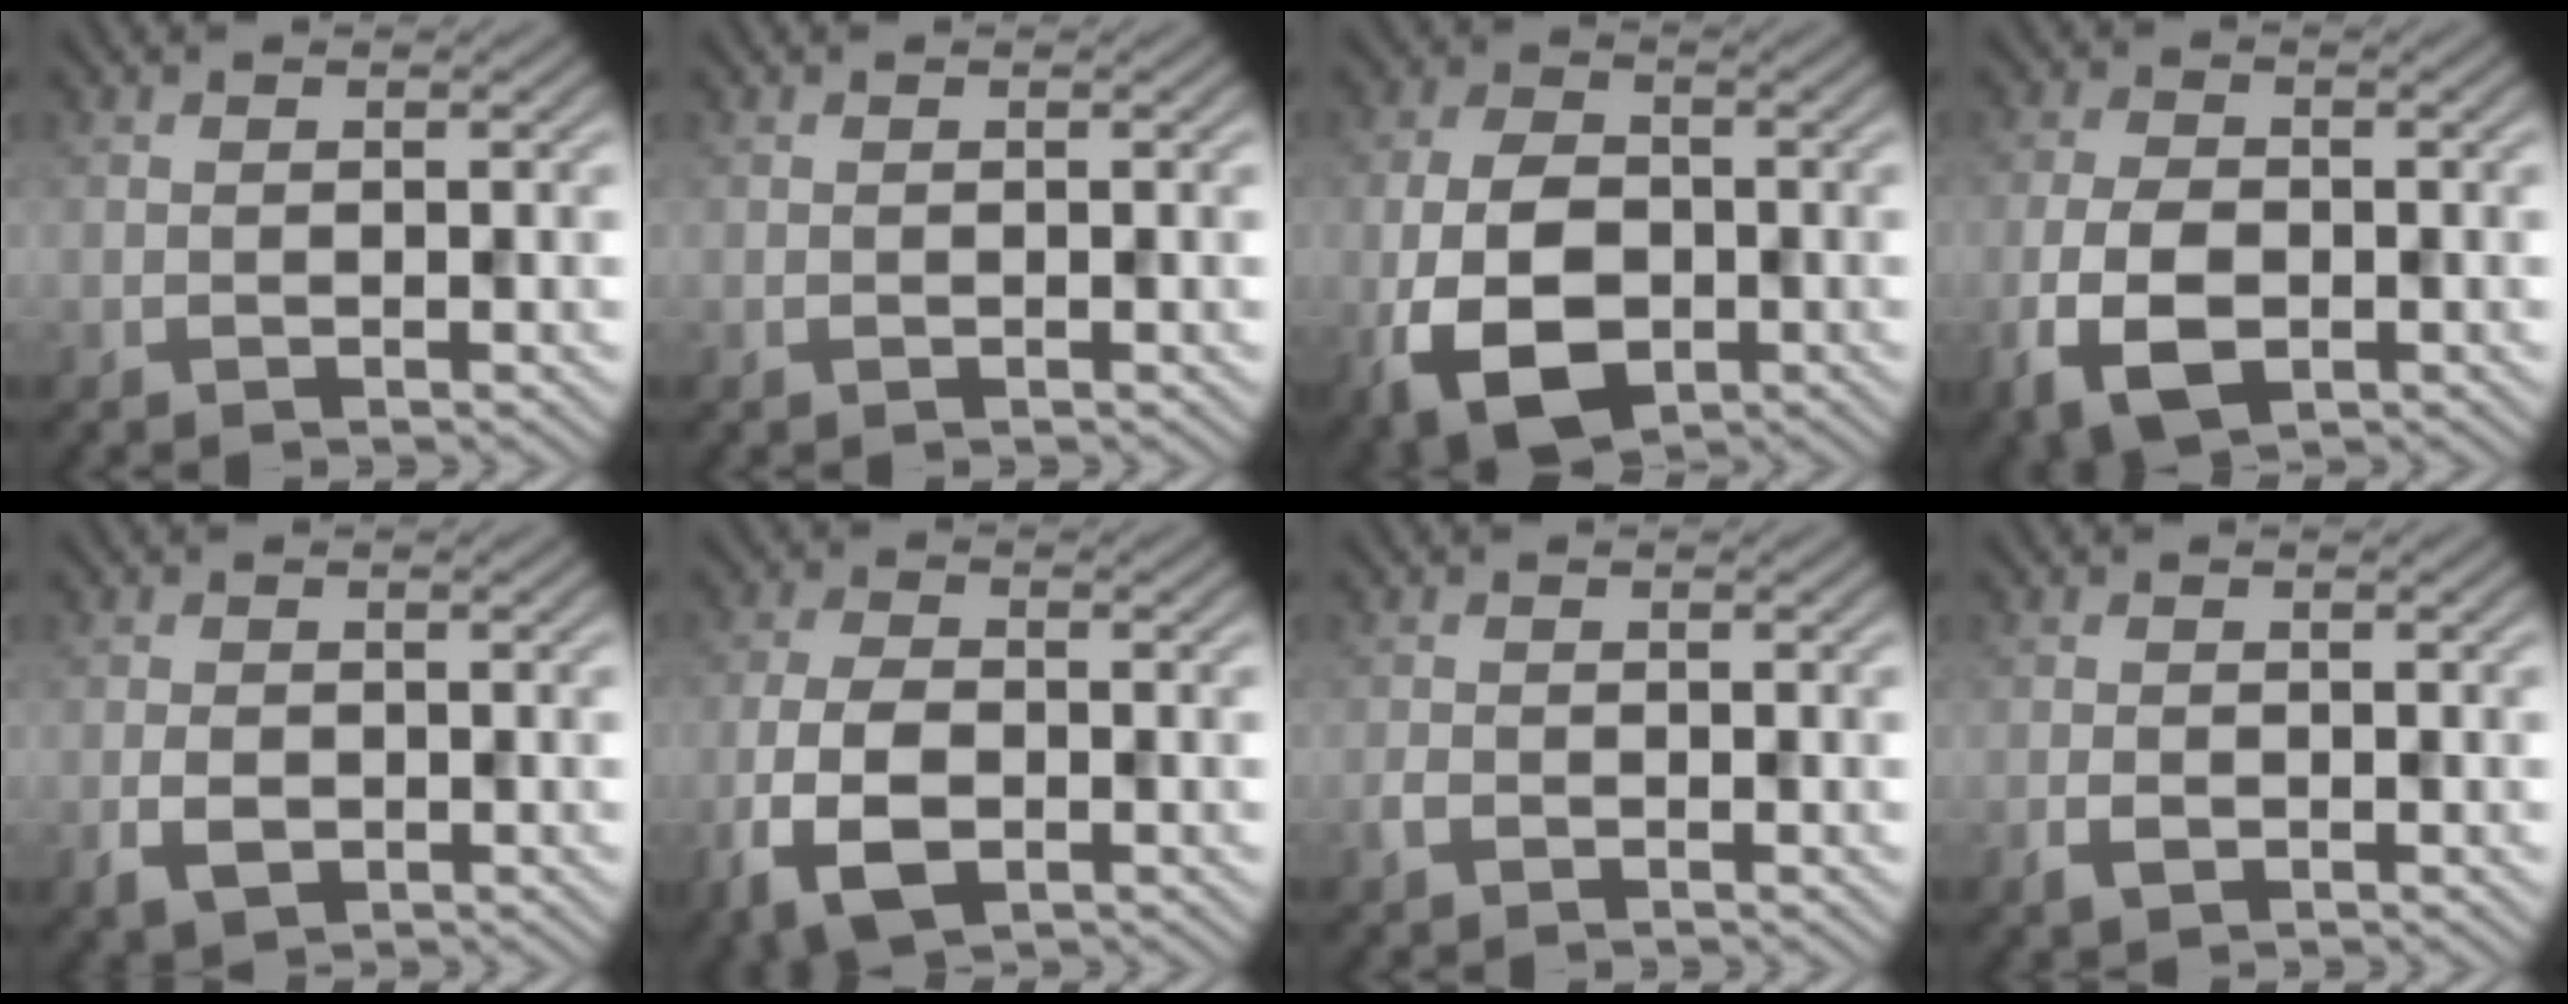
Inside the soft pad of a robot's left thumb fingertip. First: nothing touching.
{"total": 0.0}
{"total": 10.6, "force": [-3.2, 6.8, 7.6], "torque": [-0.181, -0.021, -0.065]}
{"total": 6.7, "force": [-2.3, 3.9, 4.9], "torque": [-0.117, -0.011, -0.050]}
{"total": 2.6, "force": [-0.8, 1.8, 1.7], "torque": [-0.038, -0.007, -0.017]}
{"total": 7.3, "force": [-2.8, 3.9, 5.5], "torque": [-0.131, -0.013, -0.060]}
{"total": 1.1, "force": [-0.7, 0.6, 0.5], "torque": [-0.012, 0.000, -0.016]}
{"total": 1.6, "force": [-0.7, 1.0, 1.0], "torque": [-0.021, -0.002, -0.015]}